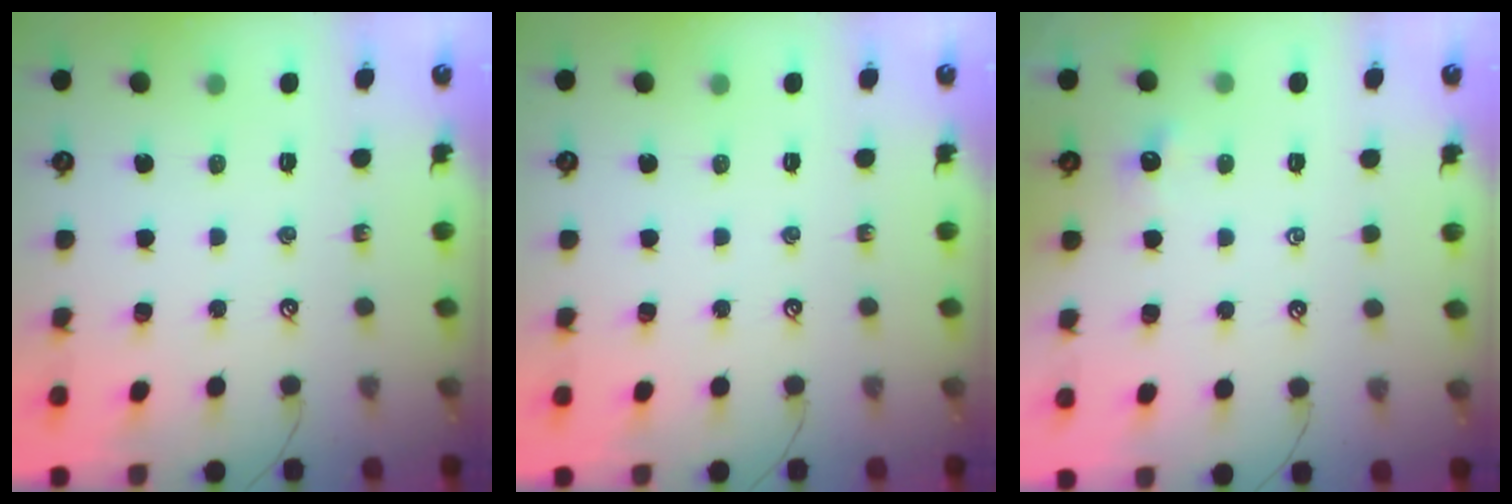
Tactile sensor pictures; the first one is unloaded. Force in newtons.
{"total": 0.0}
{"total": 1.0, "press": 0.9, "slide": 0.4}